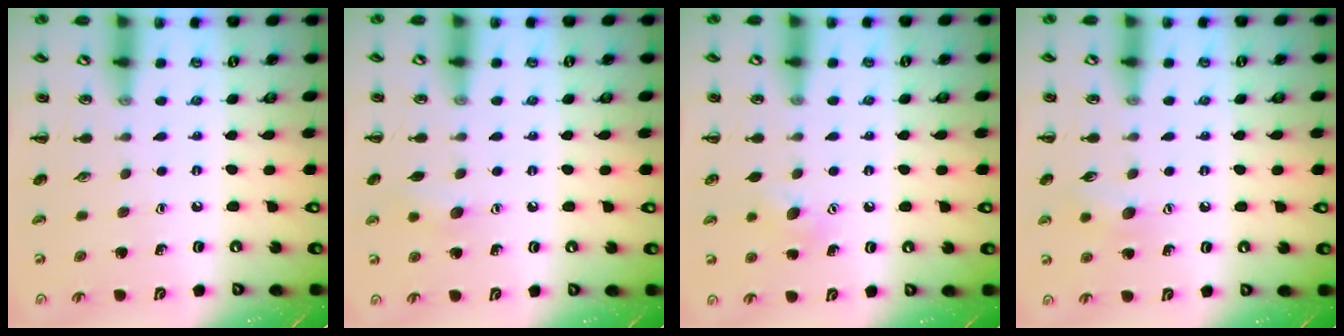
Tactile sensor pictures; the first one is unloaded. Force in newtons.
{"total": 6.1, "press": 6.0, "slide": 1.3}
{"total": 6.3, "press": 6.0, "slide": 1.7}
{"total": 7.0, "press": 6.8, "slide": 1.3}